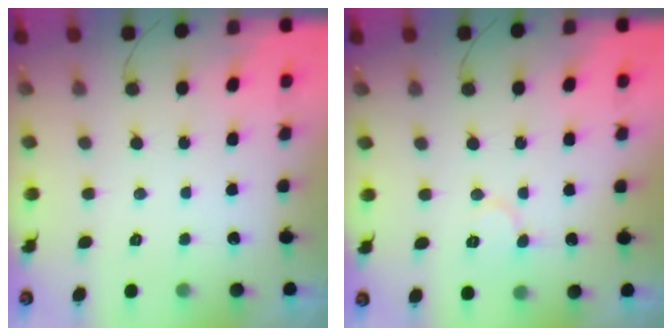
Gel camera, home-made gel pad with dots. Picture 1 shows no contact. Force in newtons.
{"total": 7.0, "press": 7.0, "slide": 0.5}